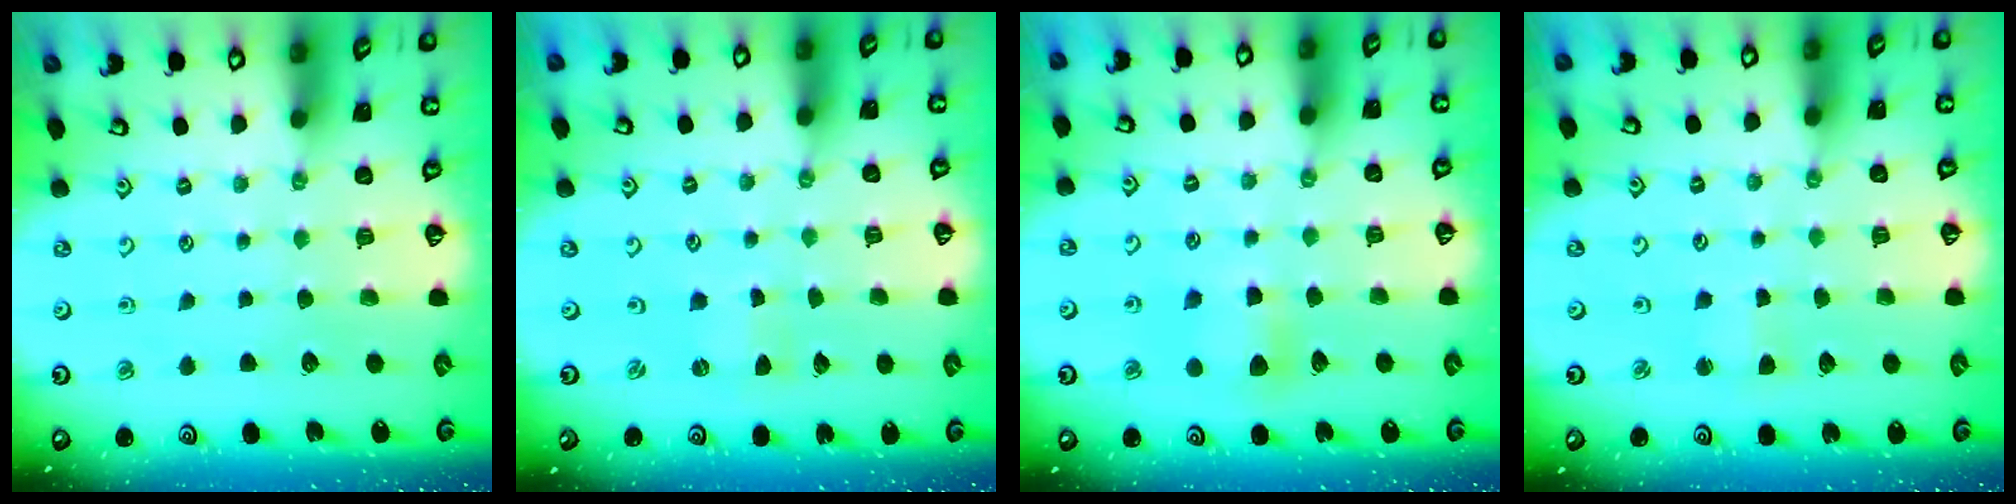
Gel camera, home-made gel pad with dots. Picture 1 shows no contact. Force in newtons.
{"total": 0.0}
{"total": 7.1, "press": 7.0, "slide": 0.9}
{"total": 3.0, "press": 3.0, "slide": 0.4}